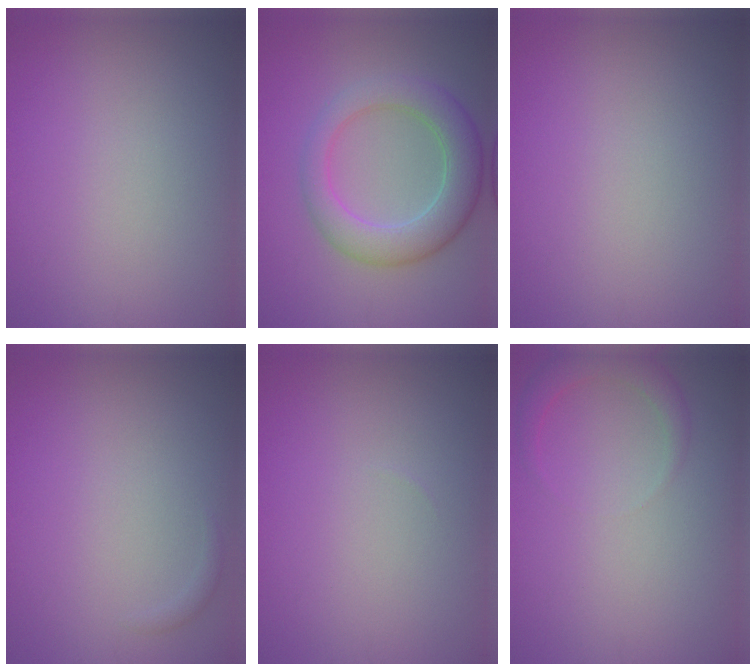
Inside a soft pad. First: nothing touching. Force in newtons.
{"total": 5.6, "press": 5.5, "slide": 0.4}
{"total": 0.0}
{"total": 0.6, "press": 0.6, "slide": 0.0}
{"total": 0.0}
{"total": 2.2, "press": 2.2, "slide": 0.2}